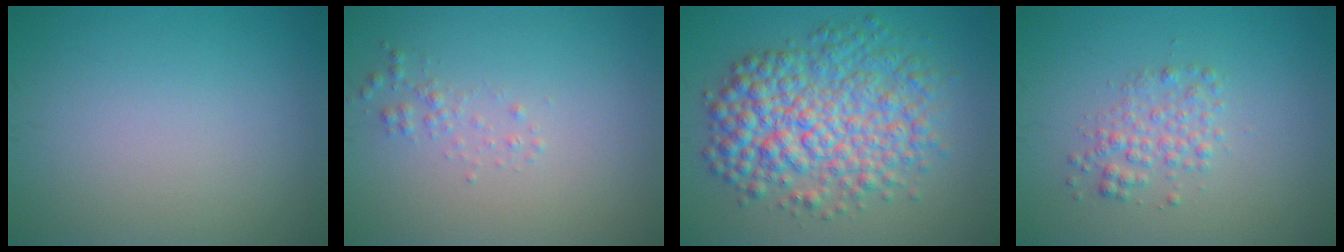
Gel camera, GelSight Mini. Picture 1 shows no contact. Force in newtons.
{"total": 1.1, "press": 1.1, "slide": 0.0}
{"total": 8.2, "press": 8.2, "slide": 0.1}
{"total": 2.2, "press": 2.2, "slide": 0.0}